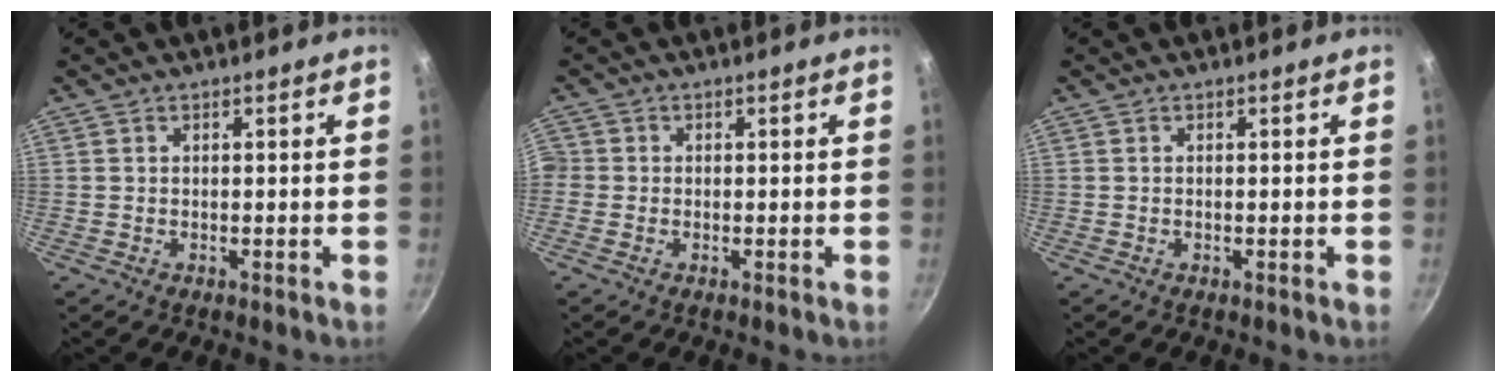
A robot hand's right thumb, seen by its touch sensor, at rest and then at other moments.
{"total": 1.9, "force": [-0.6, 1.8, 0.3], "torque": [-0.002, 0.004, -0.016]}
{"total": 0.0}